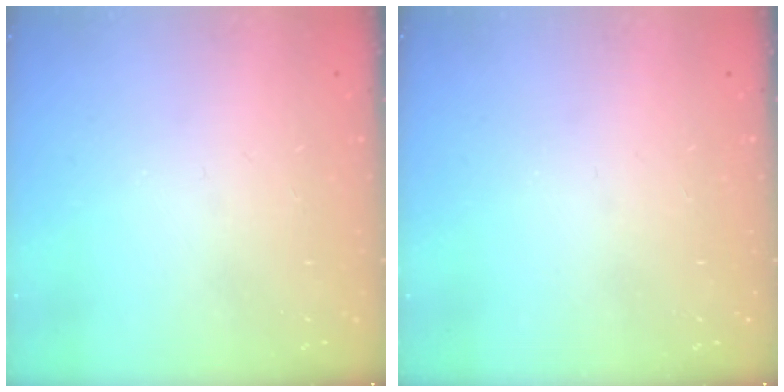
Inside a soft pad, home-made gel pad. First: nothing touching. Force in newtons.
{"total": 0.0}